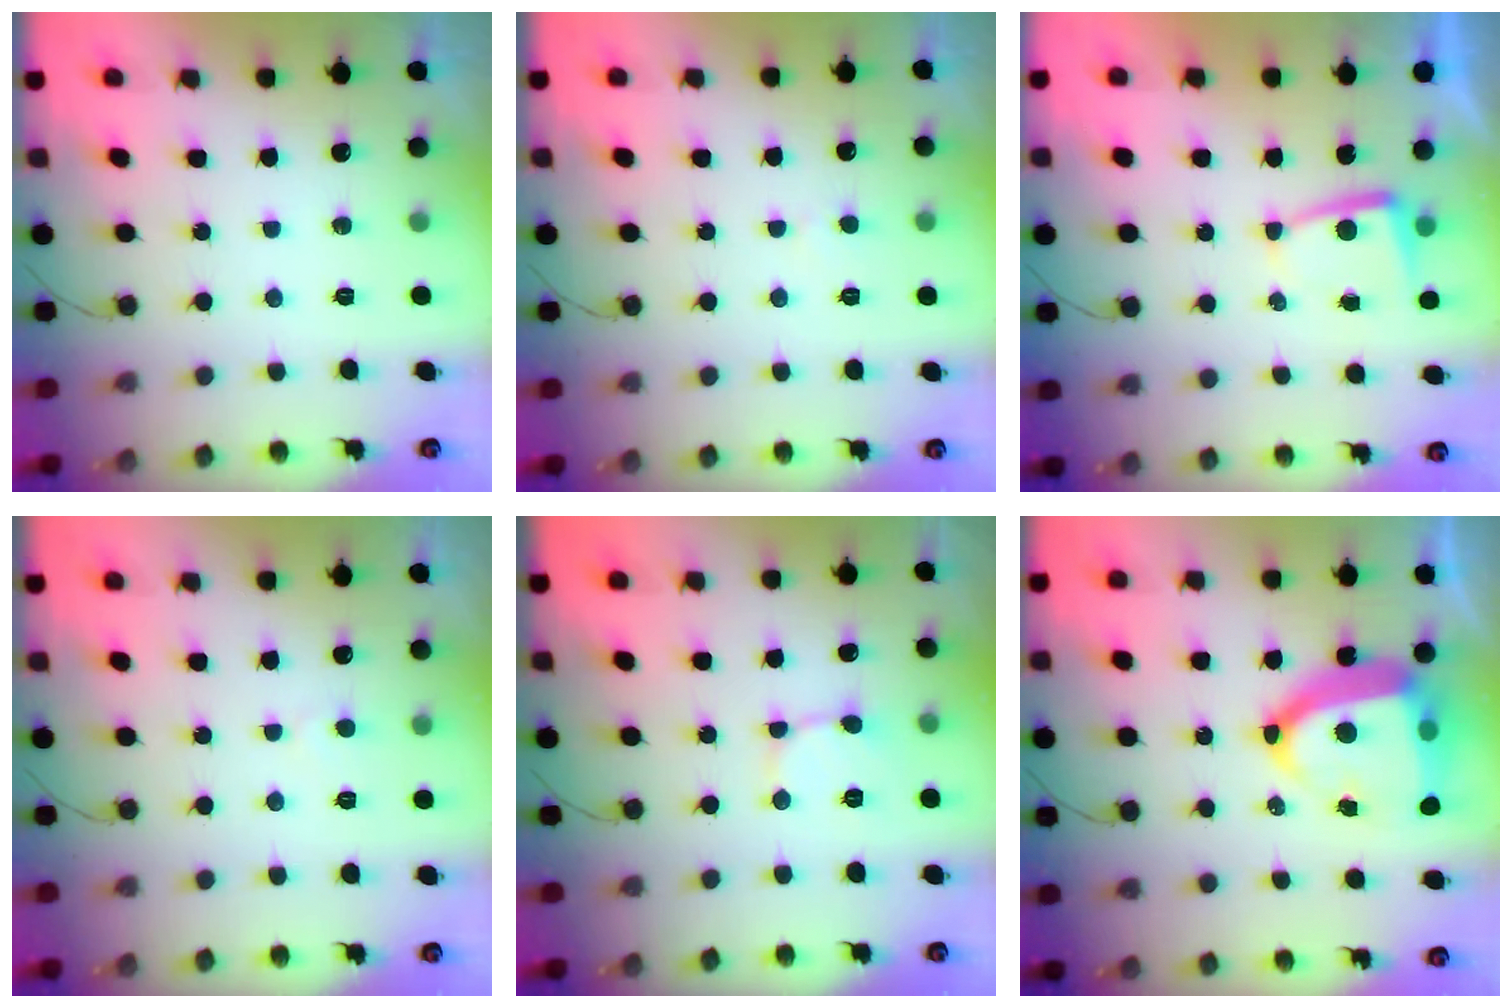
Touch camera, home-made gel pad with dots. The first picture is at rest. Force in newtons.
{"total": 2.1, "press": 2.1, "slide": 0.1}
{"total": 2.9, "press": 2.9, "slide": 0.4}
{"total": 2.7, "press": 2.7, "slide": 0.3}
{"total": 2.9, "press": 2.9, "slide": 0.2}
{"total": 19.1, "press": 19.0, "slide": 2.2}